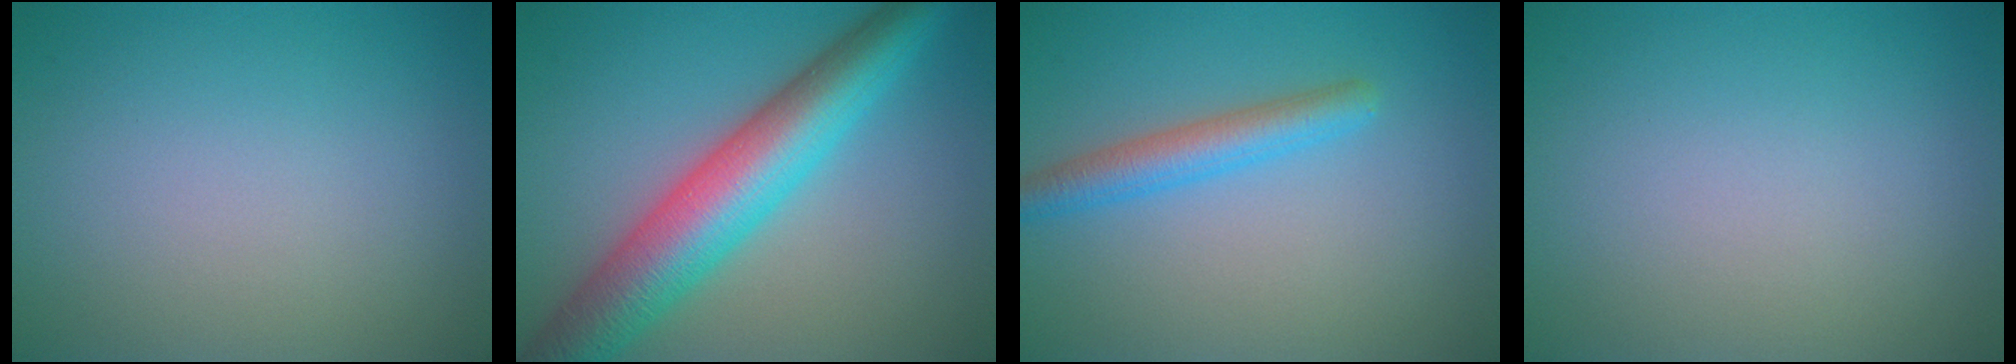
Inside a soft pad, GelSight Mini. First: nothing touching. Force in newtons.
{"total": 9.2, "press": 9.2, "slide": 0.3}
{"total": 3.1, "press": 3.1, "slide": 0.1}
{"total": 0.0}